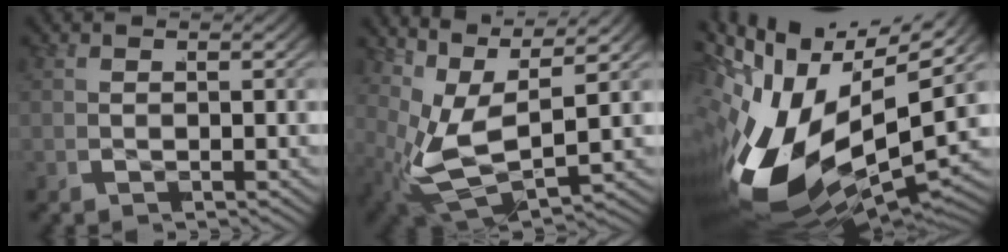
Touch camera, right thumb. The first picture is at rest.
{"total": 11.4, "force": [0.3, 7.8, 8.3], "torque": [-0.178, -0.049, 0.018]}
{"total": 18.6, "force": [-2.8, 12.0, 13.9], "torque": [-0.284, -0.053, -0.027]}